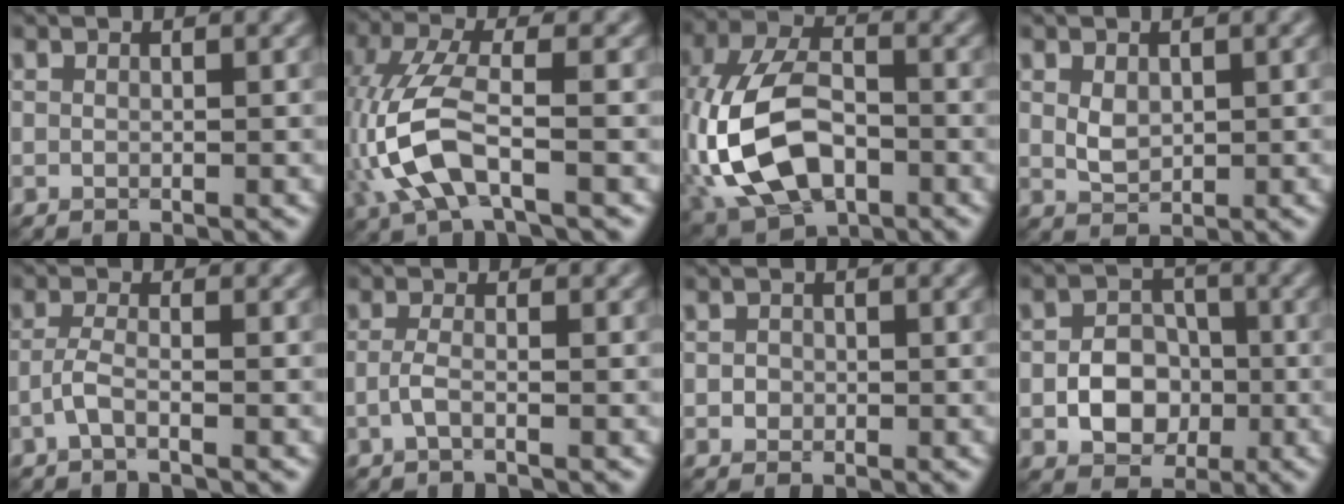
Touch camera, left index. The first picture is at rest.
{"total": 7.0, "force": [-2.3, 2.7, 6.1], "torque": [-0.156, 0.007, -0.052]}
{"total": 11.3, "force": [-3.0, 6.8, 8.6], "torque": [-0.189, 0.000, -0.074]}
{"total": 1.9, "force": [0.3, 1.3, 1.3], "torque": [-0.030, -0.002, 0.009]}
{"total": 1.8, "force": [-1.1, 0.2, 1.4], "torque": [-0.033, 0.005, -0.030]}
{"total": 1.4, "force": [-0.7, 0.2, 1.2], "torque": [-0.031, 0.001, -0.021]}
{"total": 1.0, "force": [-0.2, 0.9, 0.3], "torque": [0.000, -0.002, -0.006]}
{"total": 5.0, "force": [-1.4, 3.8, 3.0], "torque": [-0.042, 0.000, -0.023]}